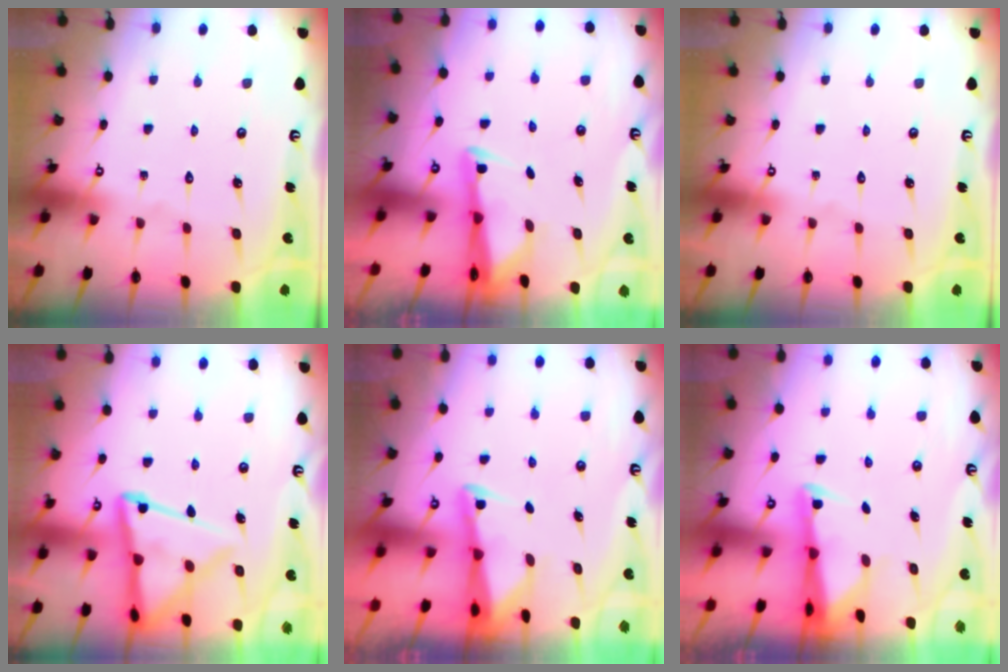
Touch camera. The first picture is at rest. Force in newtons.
{"total": 2.7, "press": 2.6, "slide": 0.5}
{"total": 0.0}
{"total": 14.6, "press": 14.5, "slide": 1.4}
{"total": 2.3, "press": 2.3, "slide": 0.4}
{"total": 2.6, "press": 2.6, "slide": 0.5}